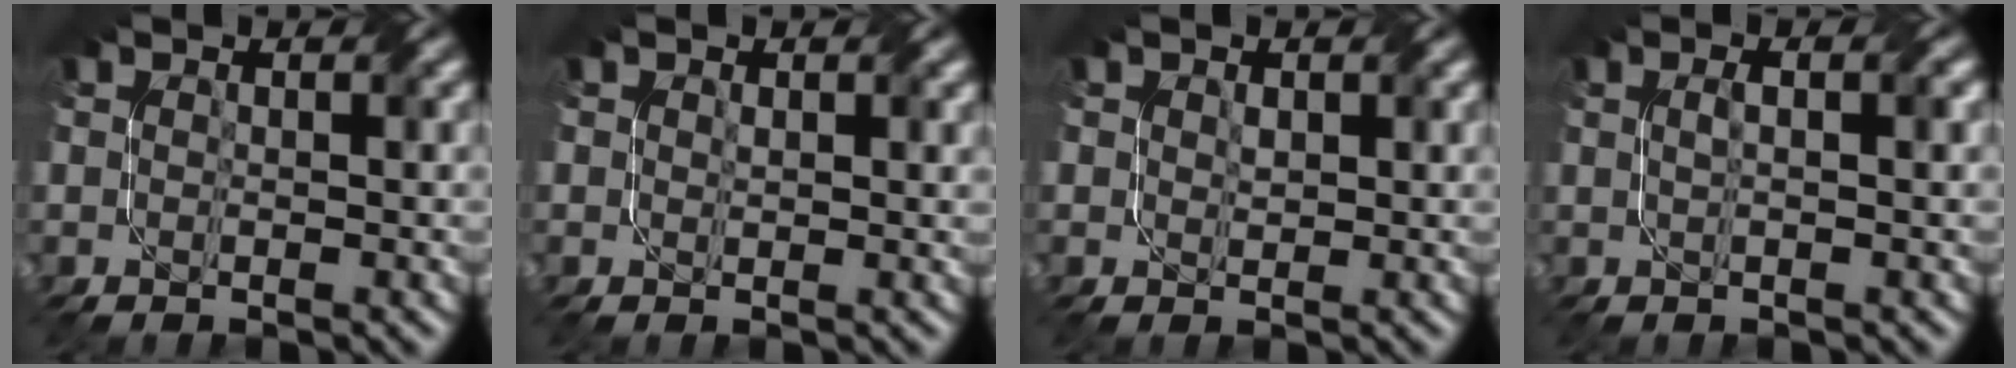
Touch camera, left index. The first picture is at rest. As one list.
[{"total": 1.2, "force": [0.5, 0.7, 0.8], "torque": [-0.009, -0.005, 0.013]}, {"total": 1.1, "force": [0.5, 0.8, 0.6], "torque": [-0.010, -0.005, 0.014]}, {"total": 1.9, "force": [0.5, 0.5, 1.8], "torque": [-0.029, 0.005, 0.004]}]